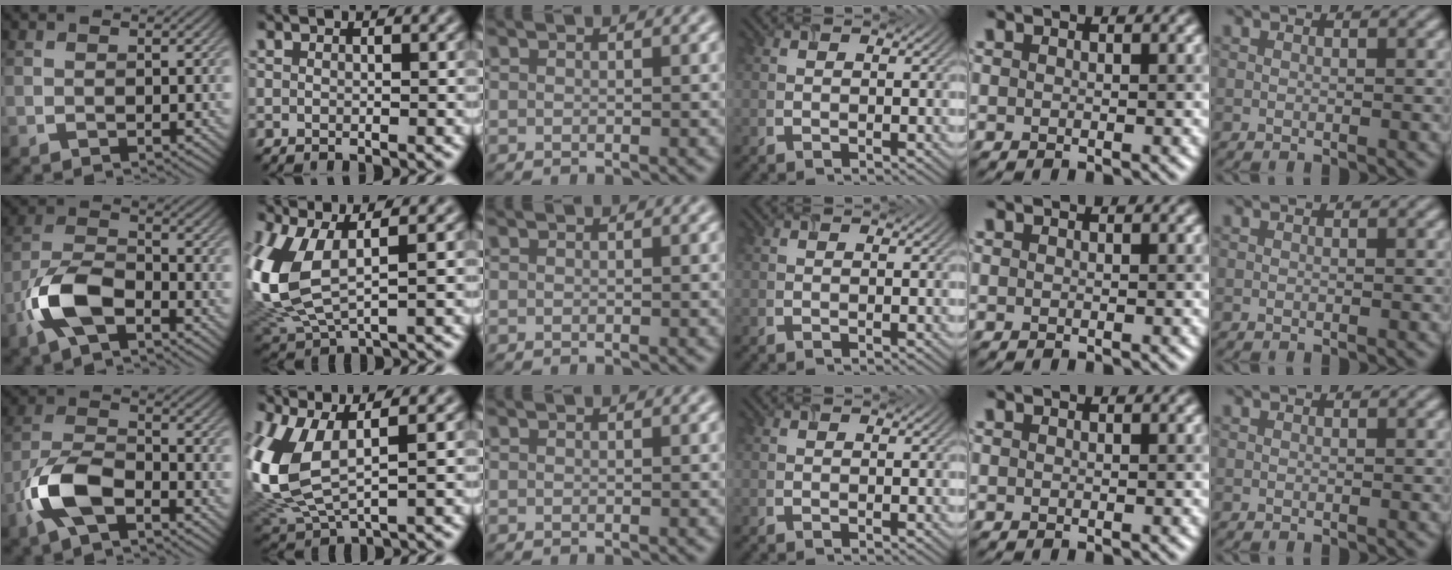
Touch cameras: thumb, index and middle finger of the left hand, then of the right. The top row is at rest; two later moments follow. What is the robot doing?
{"motion": "insert", "object": "airpods case & airpods"}